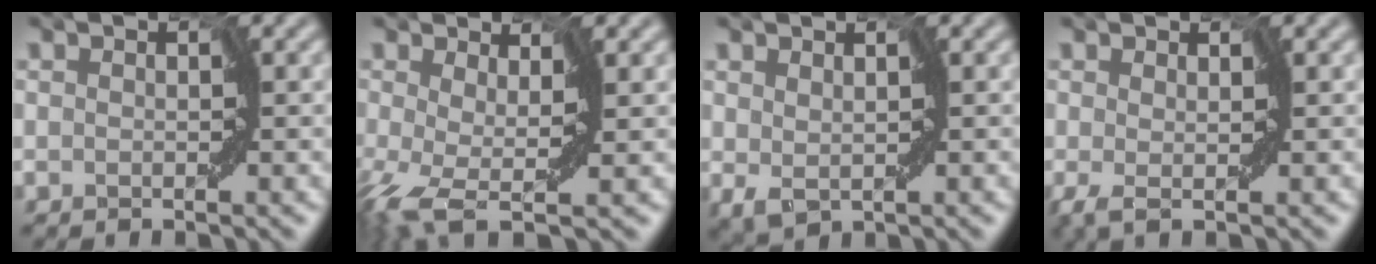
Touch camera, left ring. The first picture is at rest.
{"total": 5.4, "force": [-2.0, 2.0, 4.6], "torque": [-0.109, -0.016, -0.053]}
{"total": 2.5, "force": [-0.1, 1.8, 1.7], "torque": [-0.037, -0.011, -0.004]}
{"total": 2.0, "force": [-0.5, 0.6, 1.8], "torque": [-0.044, -0.003, -0.016]}